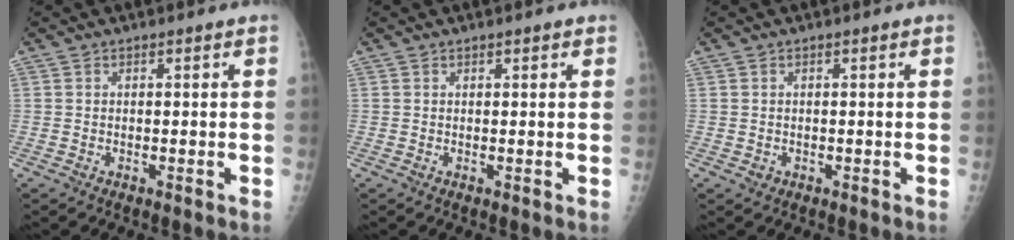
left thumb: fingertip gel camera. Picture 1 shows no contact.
{"total": 1.0, "force": [0.6, 0.3, 0.7], "torque": [-0.010, 0.000, 0.006]}
{"total": 0.9, "force": [-0.1, 0.8, 0.4], "torque": [-0.002, 0.001, 0.000]}